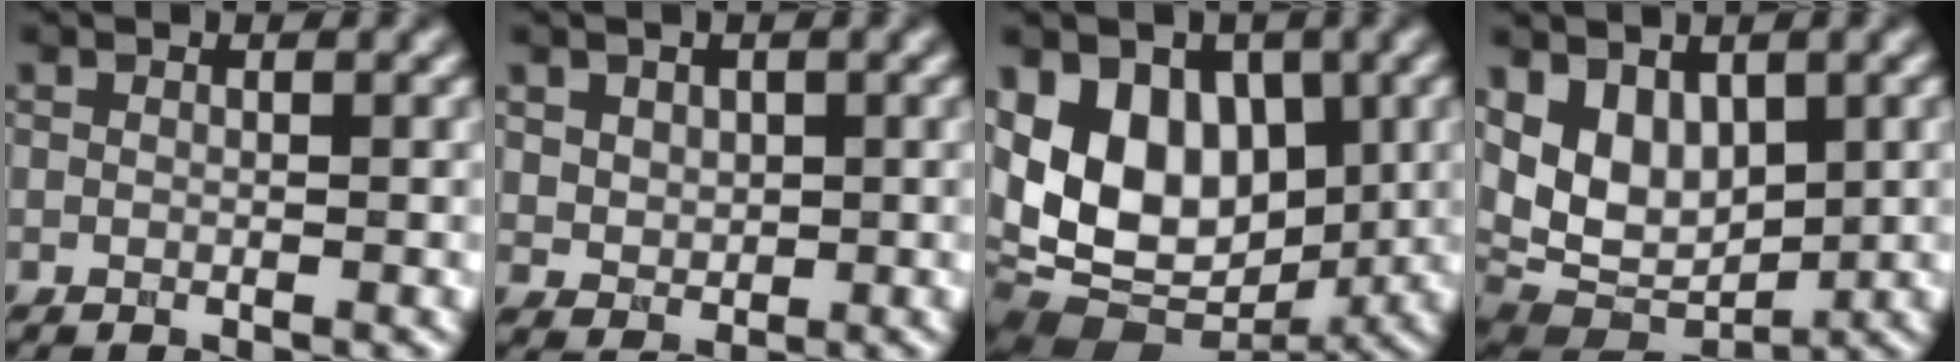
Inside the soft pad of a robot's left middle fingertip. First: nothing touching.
{"total": 2.4, "force": [1.1, 1.9, 1.0], "torque": [-0.029, -0.002, 0.029]}
{"total": 13.8, "force": [0.7, 9.9, 9.7], "torque": [-0.142, 0.016, 0.009]}
{"total": 7.3, "force": [2.0, 4.6, 5.3], "torque": [-0.100, -0.012, 0.041]}